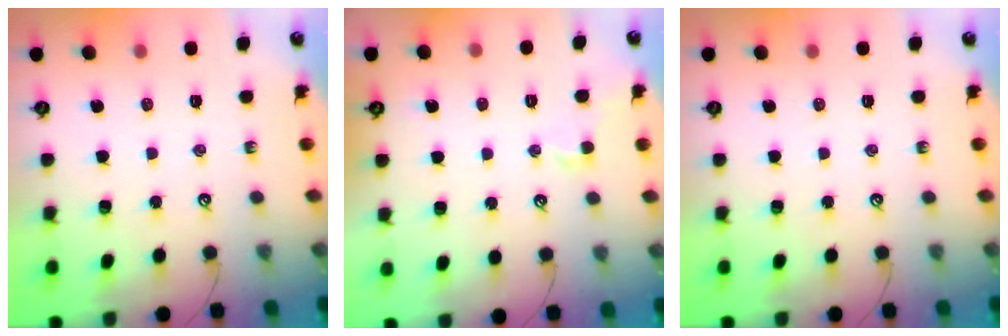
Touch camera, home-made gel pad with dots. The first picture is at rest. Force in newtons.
{"total": 0.8, "press": 0.8, "slide": 0.2}
{"total": 0.0}